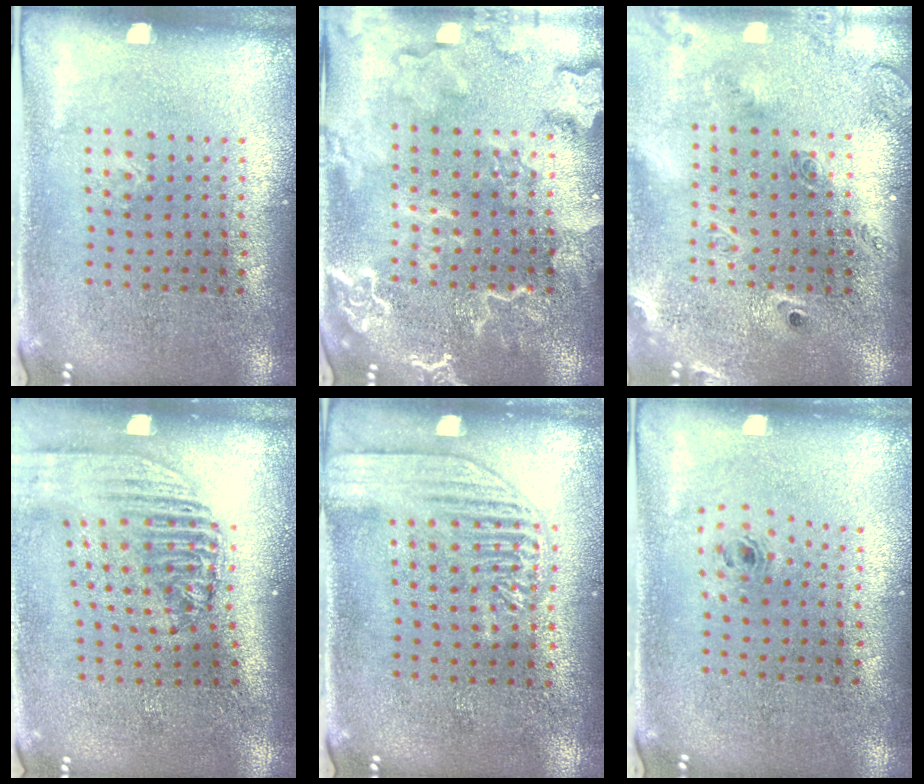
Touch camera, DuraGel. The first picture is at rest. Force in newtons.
{"total": 4.6, "press": 4.5, "slide": 0.5}
{"total": 2.6, "press": 1.8, "slide": 1.8}
{"total": 2.3, "press": 1.7, "slide": 1.5}
{"total": 3.0, "press": 3.0, "slide": 0.3}
{"total": 0.7, "press": 0.3, "slide": 0.6}